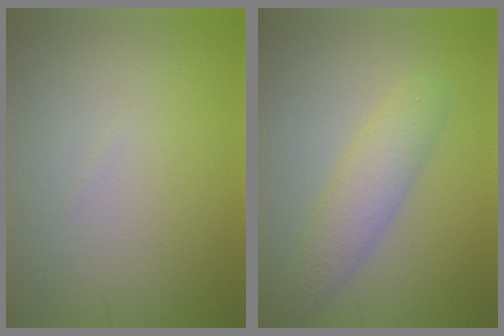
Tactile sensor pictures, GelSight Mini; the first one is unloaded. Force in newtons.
{"total": 3.7, "press": 3.7, "slide": 0.1}